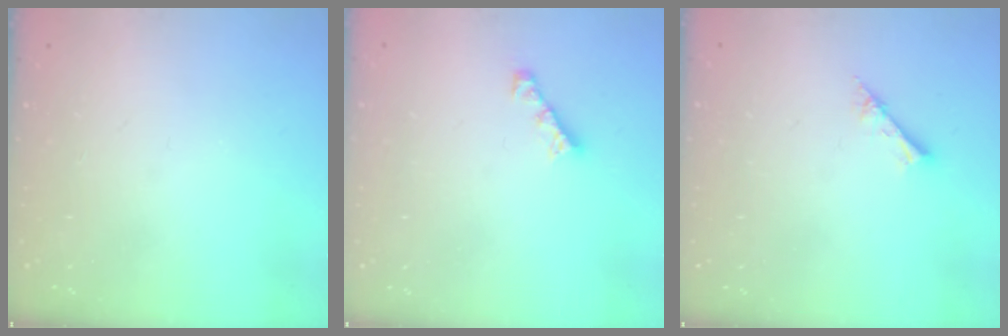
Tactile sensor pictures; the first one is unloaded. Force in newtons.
{"total": 3.0, "press": 3.0, "slide": 0.3}
{"total": 2.1, "press": 2.1, "slide": 0.2}